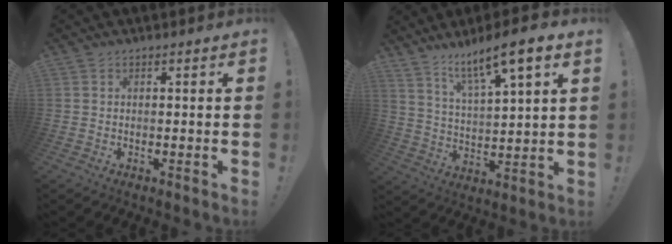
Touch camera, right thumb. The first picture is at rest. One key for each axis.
{"total": 11.5, "fx": 8.5, "fy": 1.6, "fz": 7.6, "tx": -0.132, "ty": -0.053, "tz": 0.137}